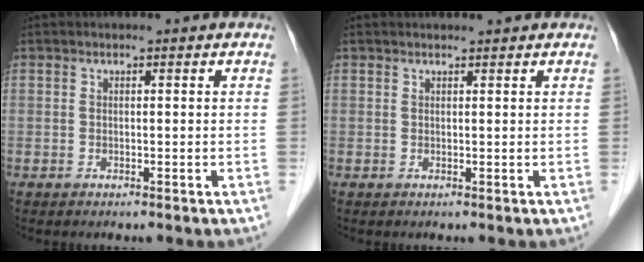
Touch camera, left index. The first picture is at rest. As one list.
[{"total": 1.5, "force": [1.4, 0.0, 0.4], "torque": [-0.007, 0.009, 0.023]}]